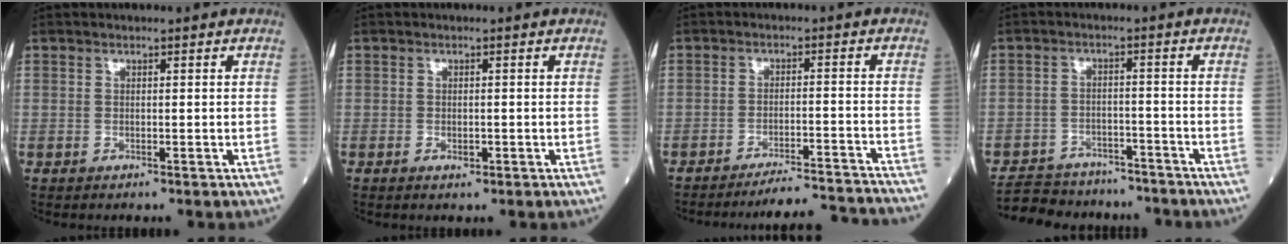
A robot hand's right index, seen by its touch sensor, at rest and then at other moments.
{"total": 1.3, "force": [-0.5, 0.7, 0.9], "torque": [-0.014, -0.002, -0.005]}
{"total": 12.8, "force": [-12.6, -1.1, 2.1], "torque": [-0.010, -0.007, -0.167]}
{"total": 13.6, "force": [-12.2, 5.0, 3.4], "torque": [-0.067, 0.012, -0.166]}